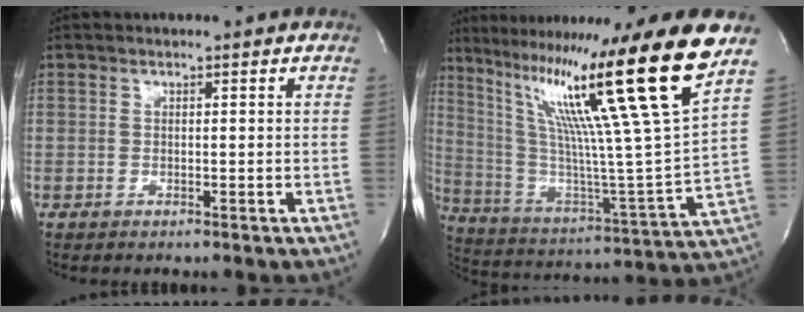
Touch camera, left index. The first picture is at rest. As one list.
[{"total": 25.6, "force": [16.7, -2.9, 19.2], "torque": [-0.331, -0.029, 0.267]}]